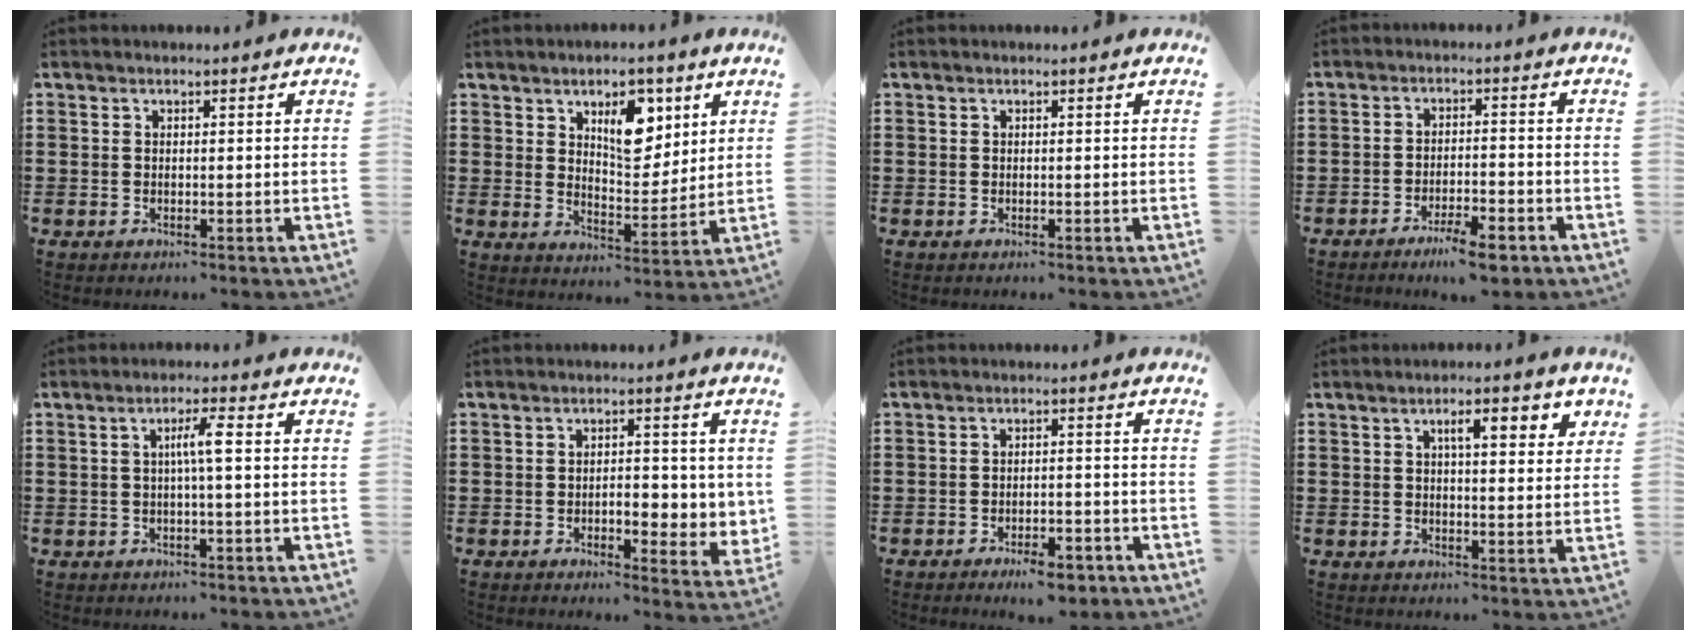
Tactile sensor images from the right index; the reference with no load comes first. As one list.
[{"total": 8.4, "force": [4.3, 4.5, 5.6], "torque": [-0.079, -0.007, 0.068]}, {"total": 0.0}, {"total": 4.8, "force": [-3.8, 0.6, 2.8], "torque": [-0.052, -0.001, -0.070]}, {"total": 3.6, "force": [0.1, 0.0, 3.6], "torque": [-0.067, 0.000, -0.003]}, {"total": 4.6, "force": [-0.7, 2.1, 3.9], "torque": [-0.051, -0.004, -0.020]}, {"total": 4.1, "force": [-3.3, 1.0, 2.2], "torque": [-0.035, 0.006, -0.059]}, {"total": 5.0, "force": [2.2, 1.4, 4.2], "torque": [-0.065, 0.000, 0.028]}]